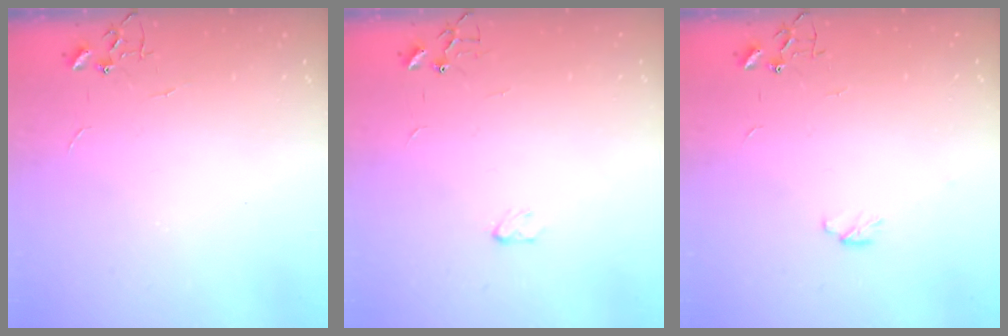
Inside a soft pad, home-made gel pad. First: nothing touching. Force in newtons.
{"total": 2.9, "press": 2.9, "slide": 0.4}
{"total": 3.5, "press": 3.4, "slide": 0.9}